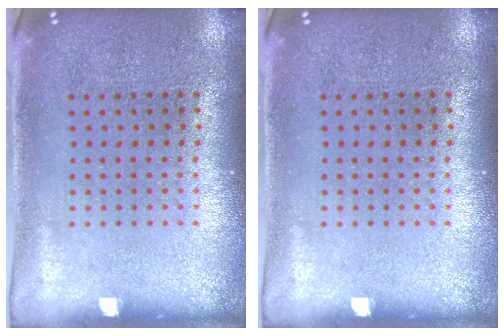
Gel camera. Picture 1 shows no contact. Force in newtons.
{"total": 0.0}